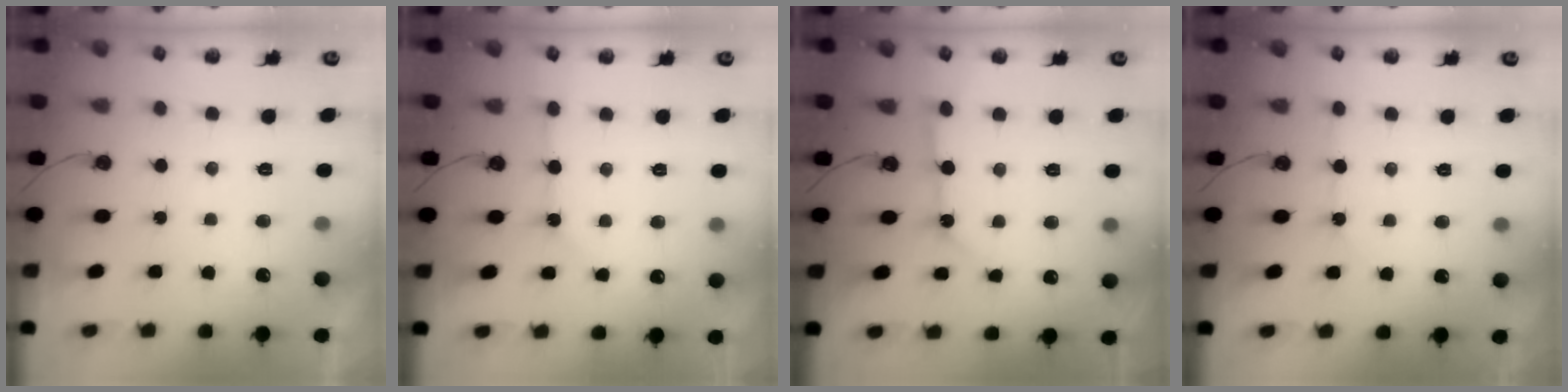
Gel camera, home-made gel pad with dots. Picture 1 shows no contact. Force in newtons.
{"total": 2.1, "press": 2.1, "slide": 0.4}
{"total": 7.0, "press": 7.0, "slide": 0.8}
{"total": 2.6, "press": 2.6, "slide": 0.4}